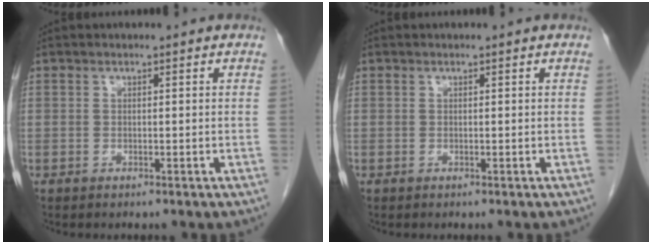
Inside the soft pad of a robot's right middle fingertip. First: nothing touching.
{"total": 0.0}